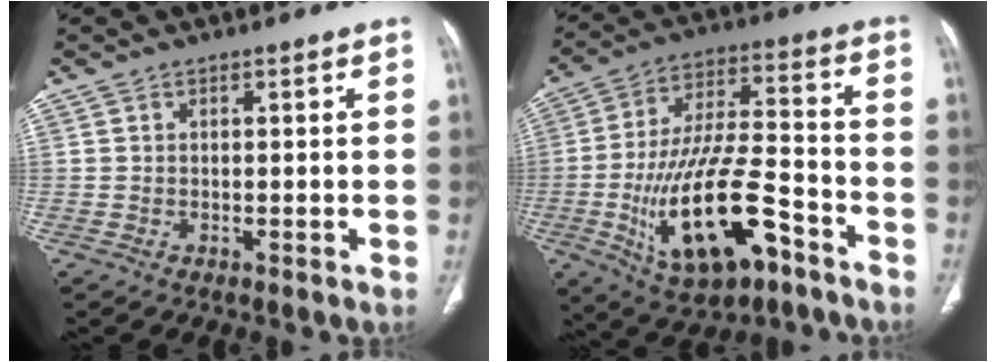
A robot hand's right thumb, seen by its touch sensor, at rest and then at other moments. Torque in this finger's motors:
{"motor_torque": [0.70, 0.82, 2.00, -0.77, 0.24]}